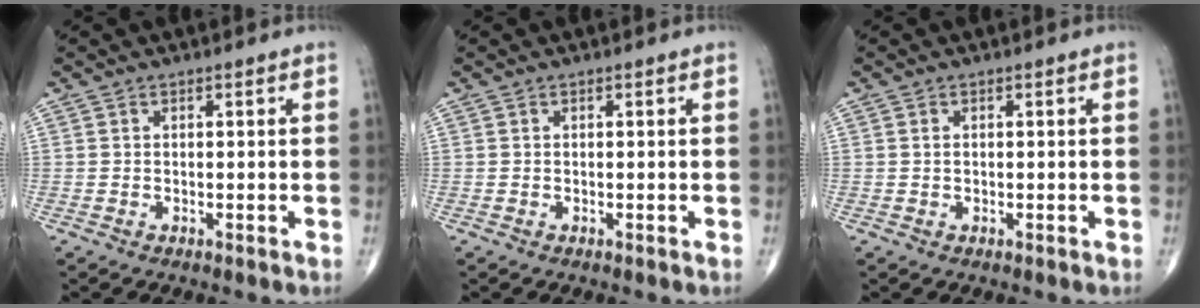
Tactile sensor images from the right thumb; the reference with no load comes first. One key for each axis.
{"total": 0.0}
{"total": 0.7, "fx": 0.2, "fy": 0.5, "fz": 0.5, "tx": -0.009, "ty": 0.002, "tz": 0.005}